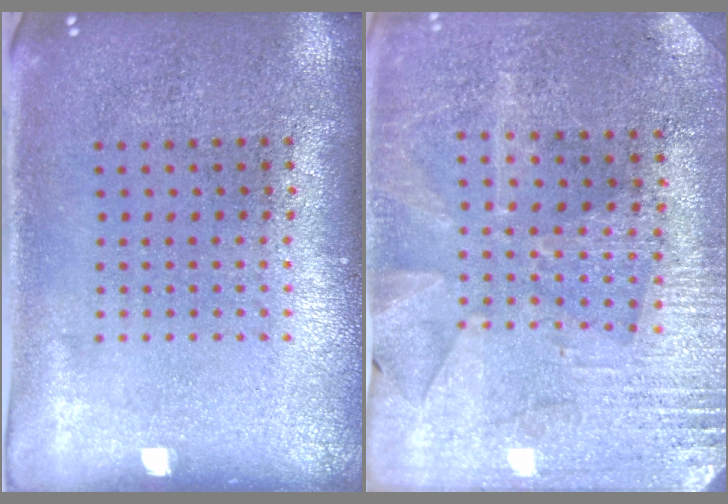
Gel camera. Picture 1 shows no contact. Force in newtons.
{"total": 2.8, "press": 2.7, "slide": 0.6}